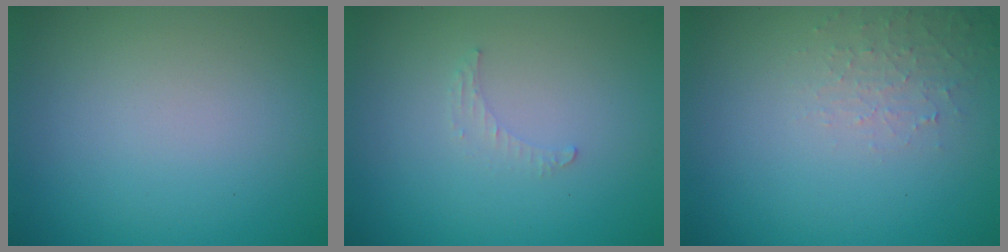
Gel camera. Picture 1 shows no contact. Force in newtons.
{"total": 0.8, "press": 0.8, "slide": 0.3}
{"total": 1.8, "press": 1.8, "slide": 0.4}